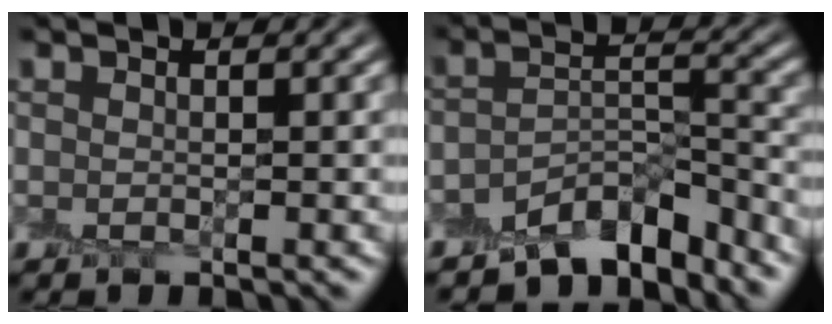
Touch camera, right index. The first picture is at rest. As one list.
[{"total": 5.3, "force": [-4.5, 1.6, 2.3], "torque": [-0.024, 0.004, -0.083]}]